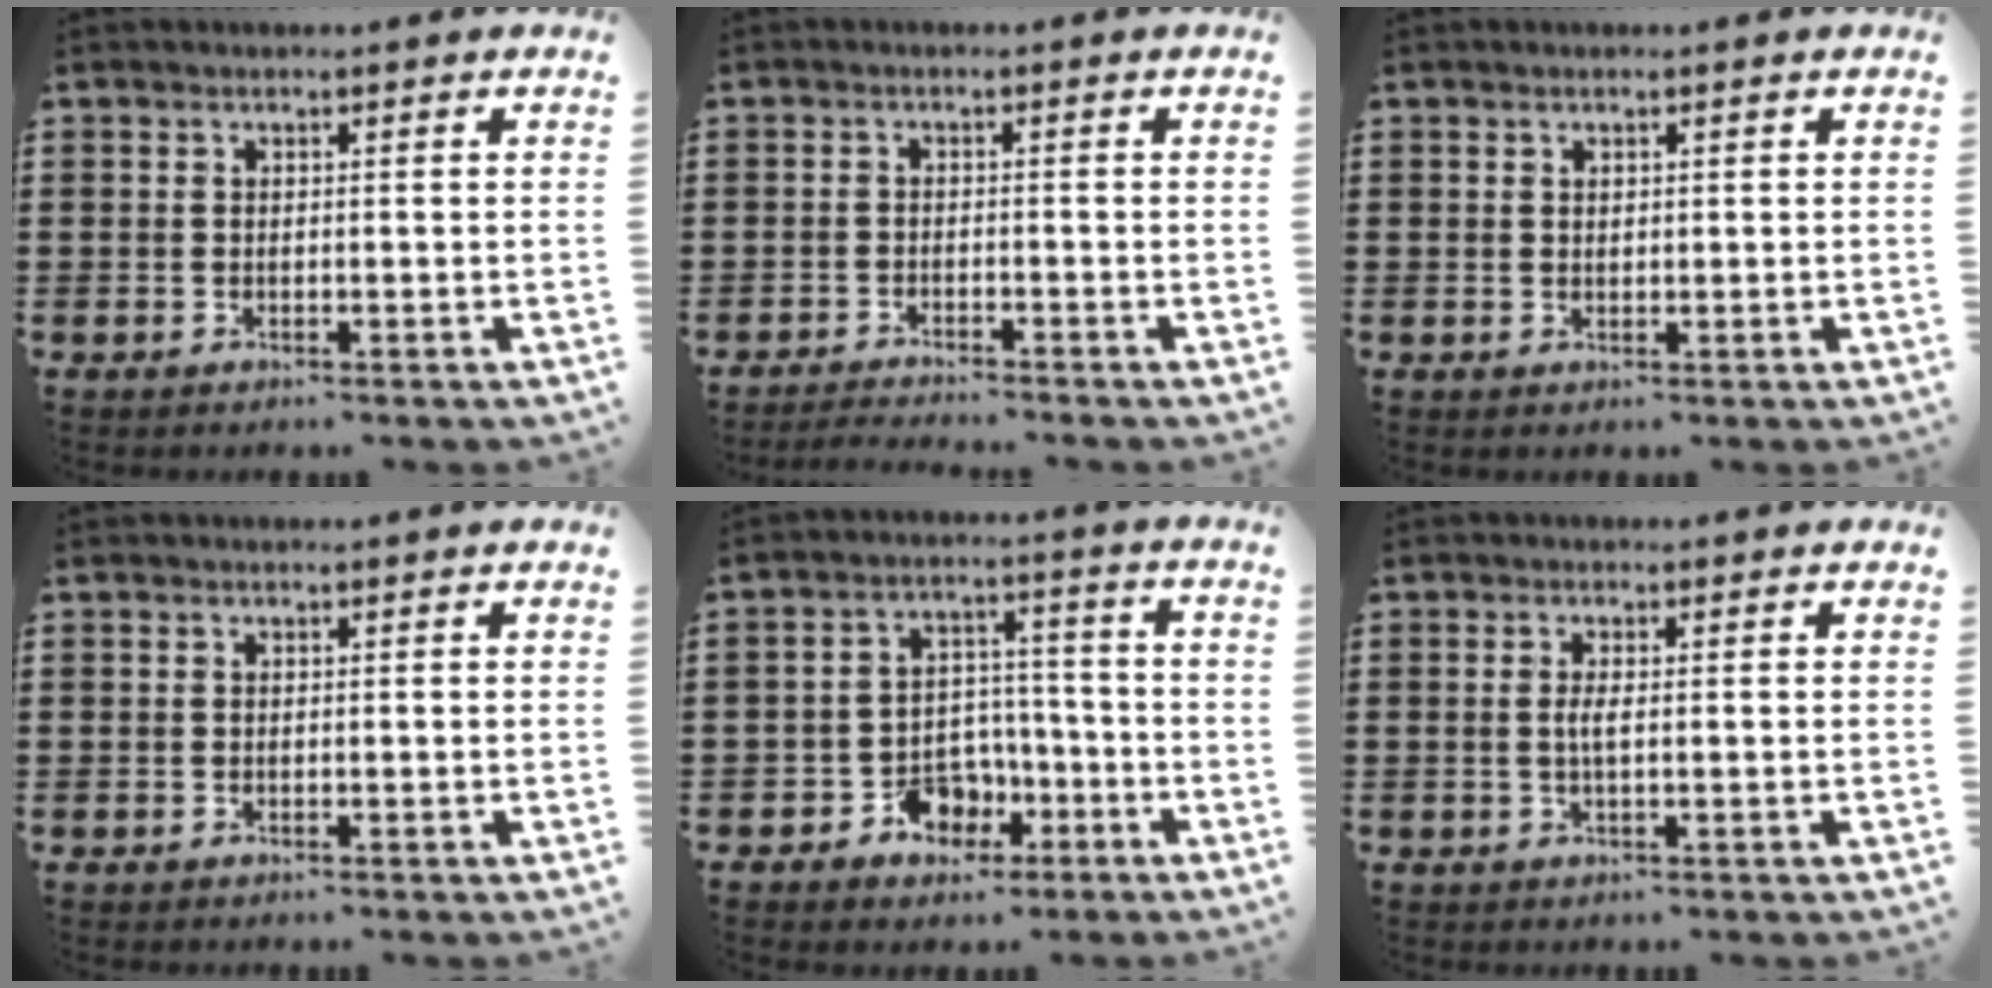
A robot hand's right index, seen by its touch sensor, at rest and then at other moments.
{"total": 1.9, "force": [-1.9, -0.1, 0.0], "torque": [-0.004, 0.002, -0.039]}
{"total": 0.7, "force": [0.5, 0.5, 0.2], "torque": [-0.005, 0.003, 0.010]}
{"total": 0.0}
{"total": 5.7, "force": [-3.0, 4.5, 1.8], "torque": [-0.036, 0.020, -0.052]}
{"total": 1.9, "force": [-0.1, 0.3, 1.9], "torque": [-0.044, -0.005, -0.004]}